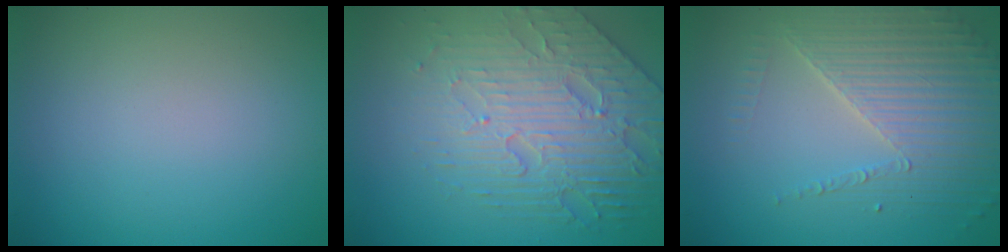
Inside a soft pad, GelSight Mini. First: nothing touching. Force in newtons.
{"total": 6.6, "press": 5.2, "slide": 4.0}
{"total": 4.4, "press": 3.9, "slide": 2.2}